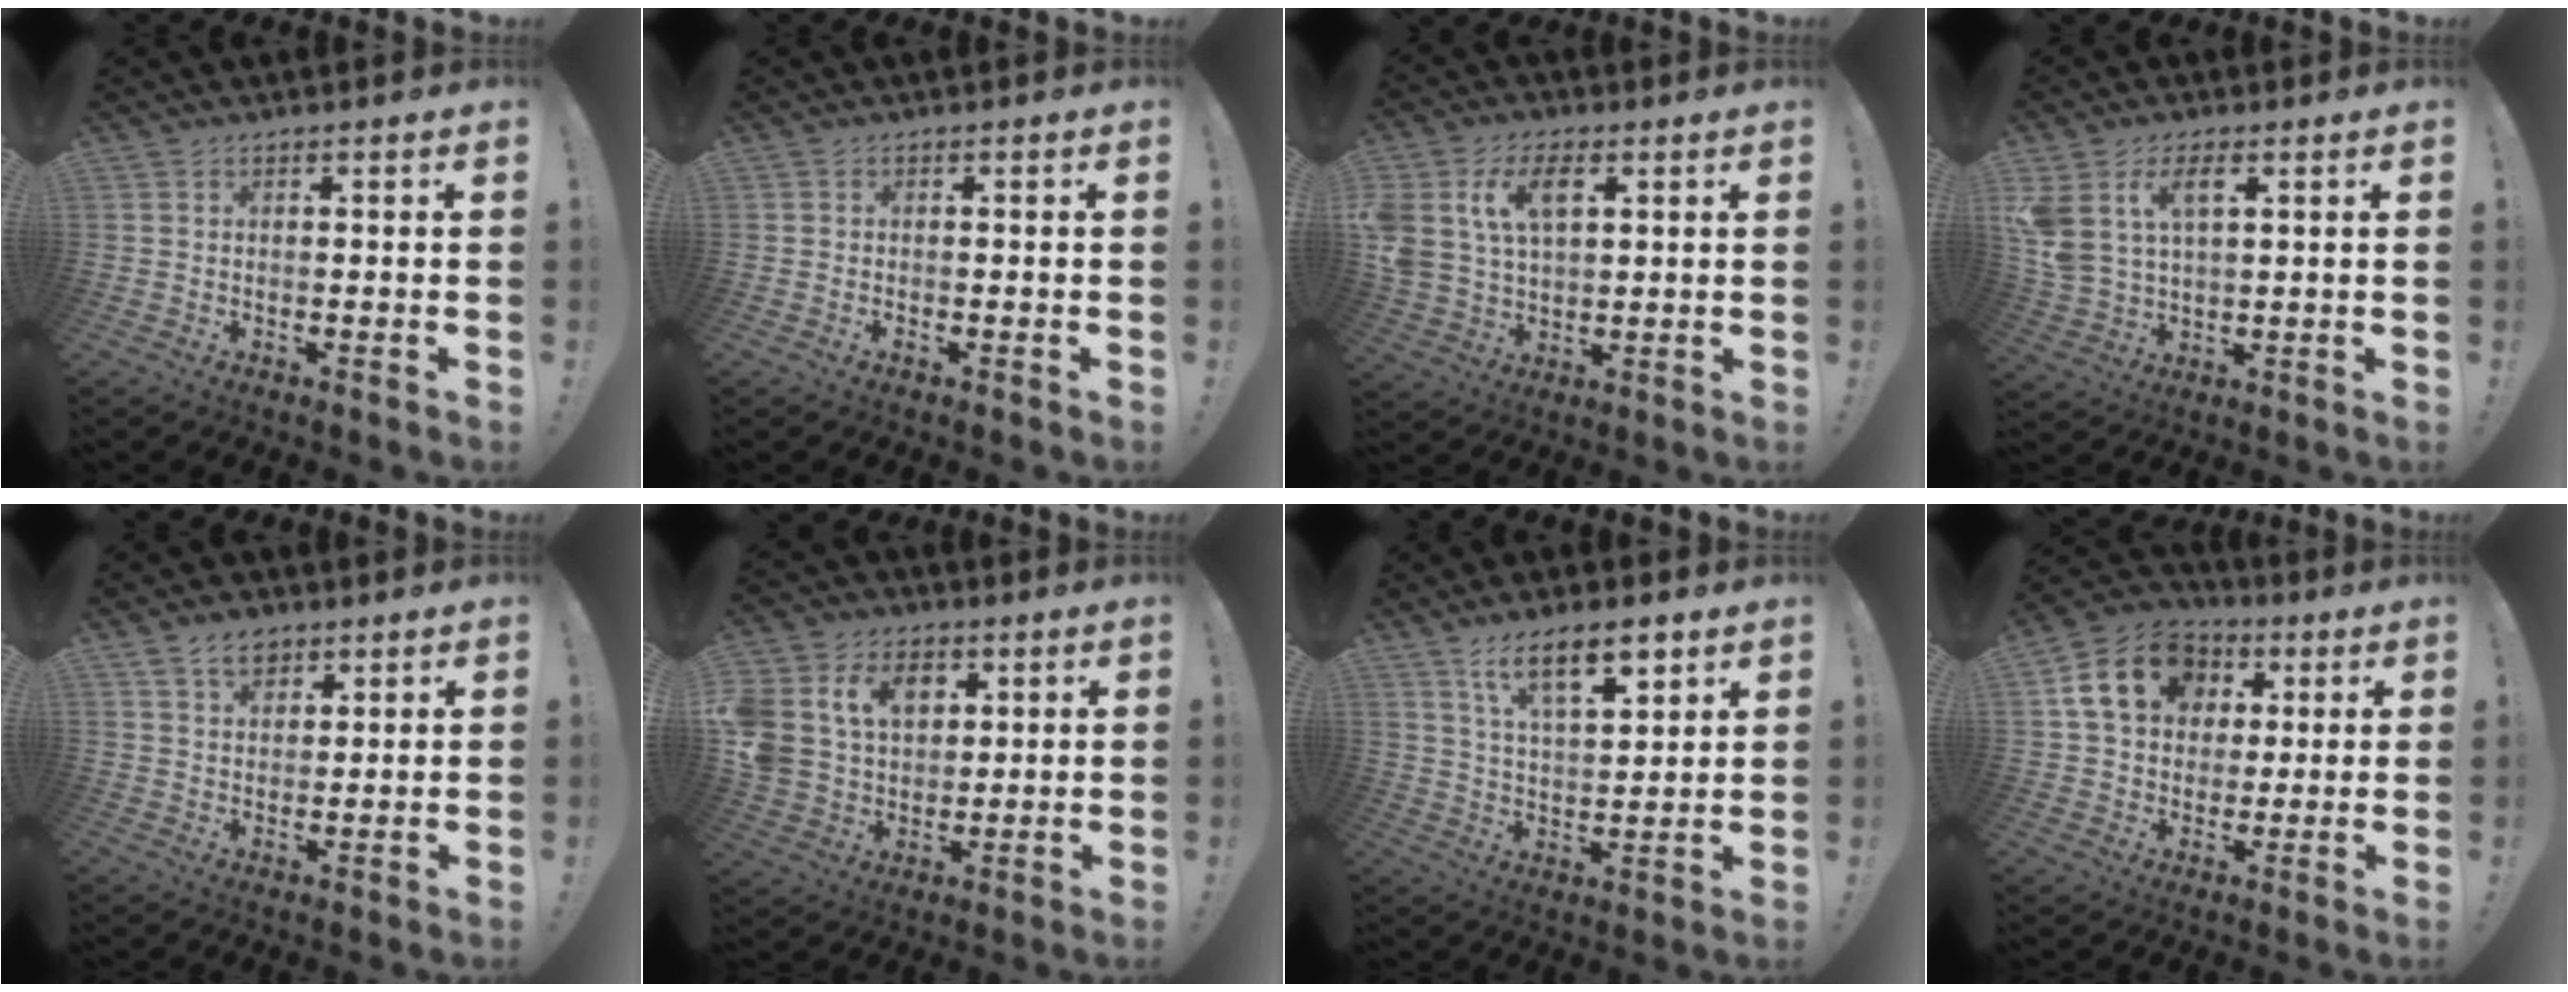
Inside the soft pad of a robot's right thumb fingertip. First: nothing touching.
{"total": 0.7, "force": [-0.6, 0.2, 0.0], "torque": [-0.006, 0.003, -0.009]}
{"total": 11.9, "force": [4.7, 7.9, 7.5], "torque": [-0.144, -0.006, 0.089]}
{"total": 9.4, "force": [4.4, 5.3, 6.4], "torque": [-0.135, -0.014, 0.078]}
{"total": 6.4, "force": [4.2, 4.2, 2.4], "torque": [-0.038, -0.013, 0.080]}
{"total": 14.6, "force": [5.5, 11.3, 7.5], "torque": [-0.131, -0.015, 0.111]}
{"total": 11.9, "force": [7.6, 4.2, 8.2], "torque": [-0.125, -0.032, 0.128]}
{"total": 17.3, "force": [5.7, 13.5, 9.1], "torque": [-0.135, -0.003, 0.117]}